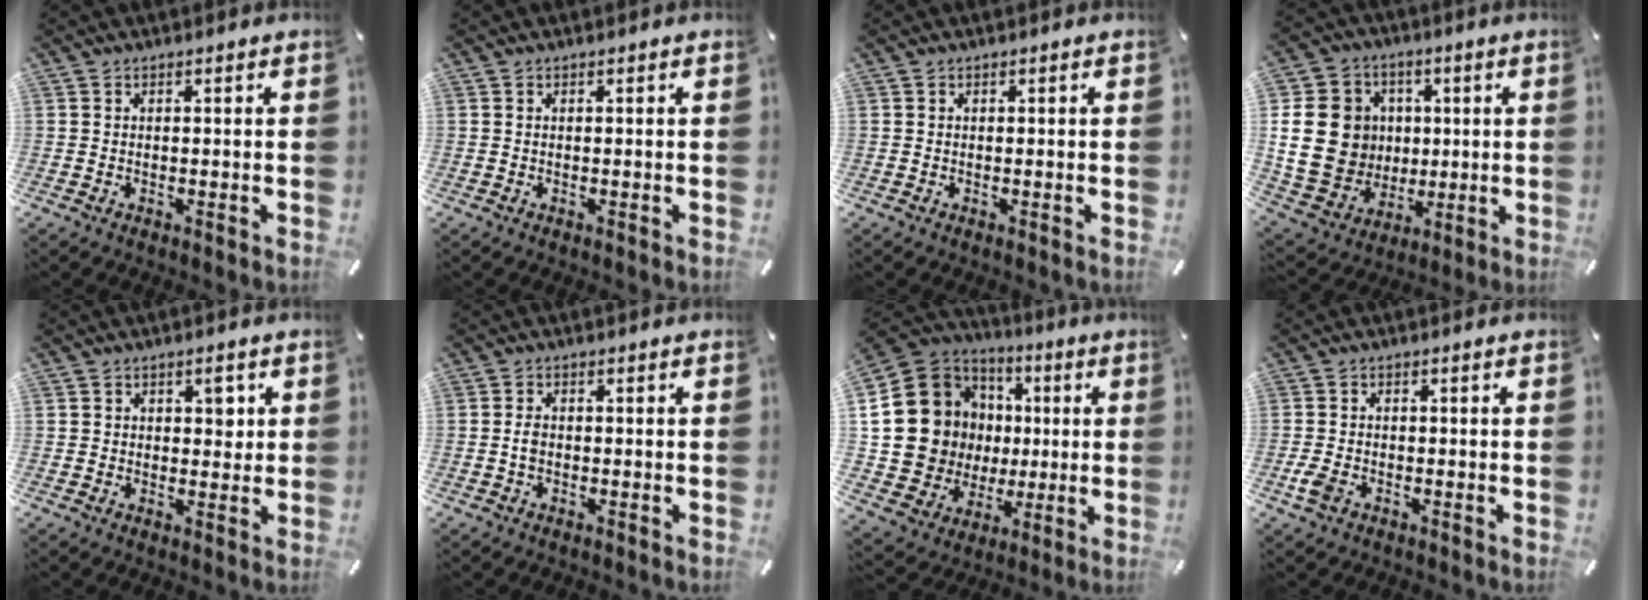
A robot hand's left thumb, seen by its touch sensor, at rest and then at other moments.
{"total": 0.0}
{"total": 0.0}
{"total": 18.2, "force": [1.8, 16.2, 8.1], "torque": [-0.168, 0.006, 0.040]}
{"total": 3.6, "force": [1.1, 2.6, 2.2], "torque": [-0.015, -0.004, 0.009]}
{"total": 2.0, "force": [-0.3, 1.2, 1.5], "torque": [-0.028, 0.002, -0.007]}
{"total": 18.4, "force": [1.5, 17.3, 6.0], "torque": [-0.114, -0.021, 0.068]}
{"total": 3.5, "force": [-1.5, 2.2, 2.3], "torque": [-0.058, 0.000, -0.030]}